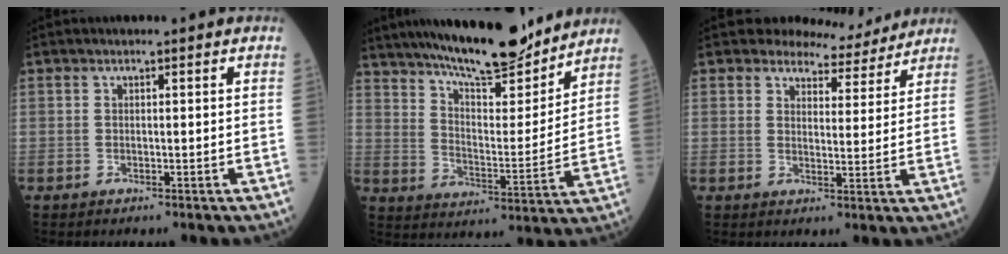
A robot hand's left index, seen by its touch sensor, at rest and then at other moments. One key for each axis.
{"total": 17.9, "fx": 15.4, "fy": 2.7, "fz": 8.8, "tx": -0.145, "ty": -0.012, "tz": 0.240}
{"total": 5.5, "fx": 5.2, "fy": 1.8, "fz": 0.1, "tx": 0.001, "ty": -0.014, "tz": 0.058}